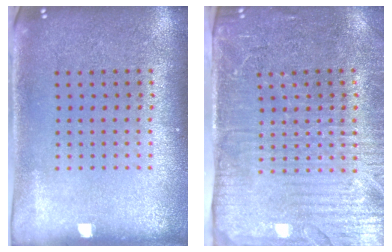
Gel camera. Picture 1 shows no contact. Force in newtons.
{"total": 4.2, "press": 3.6, "slide": 2.1}